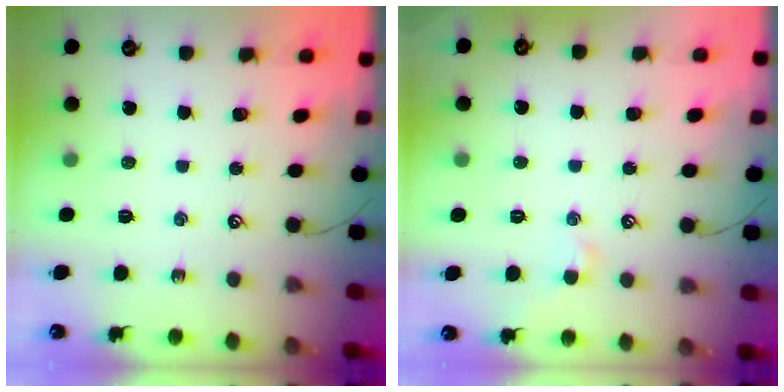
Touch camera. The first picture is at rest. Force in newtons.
{"total": 0.6, "press": 0.3, "slide": 0.5}